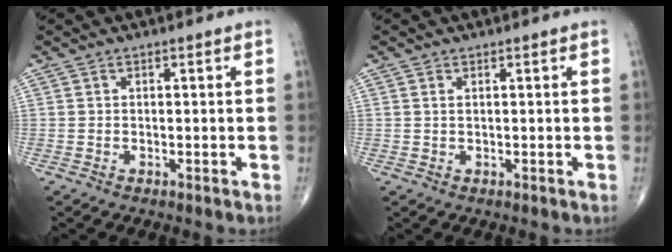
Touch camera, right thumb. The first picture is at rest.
{"total": 0.7, "force": [0.3, 0.3, 0.5], "torque": [-0.014, 0.005, 0.007]}